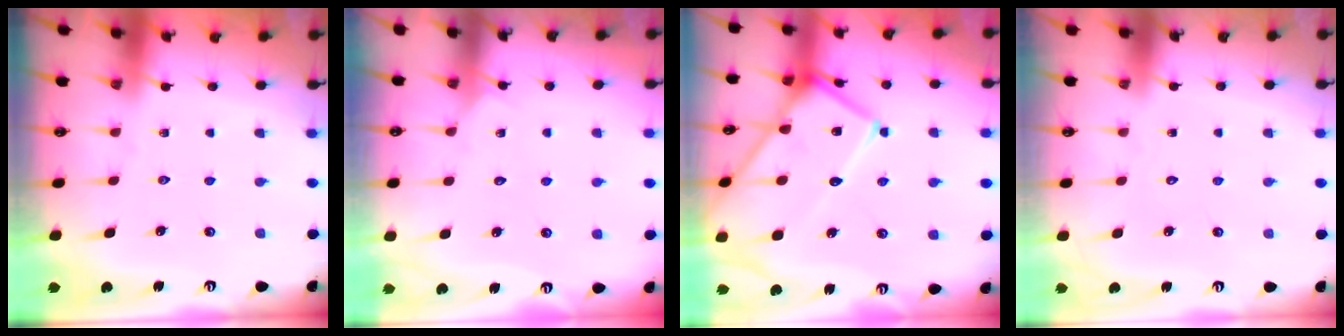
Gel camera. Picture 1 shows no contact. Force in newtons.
{"total": 3.6, "press": 3.6, "slide": 0.4}
{"total": 19.0, "press": 18.9, "slide": 1.4}
{"total": 1.7, "press": 1.7, "slide": 0.1}